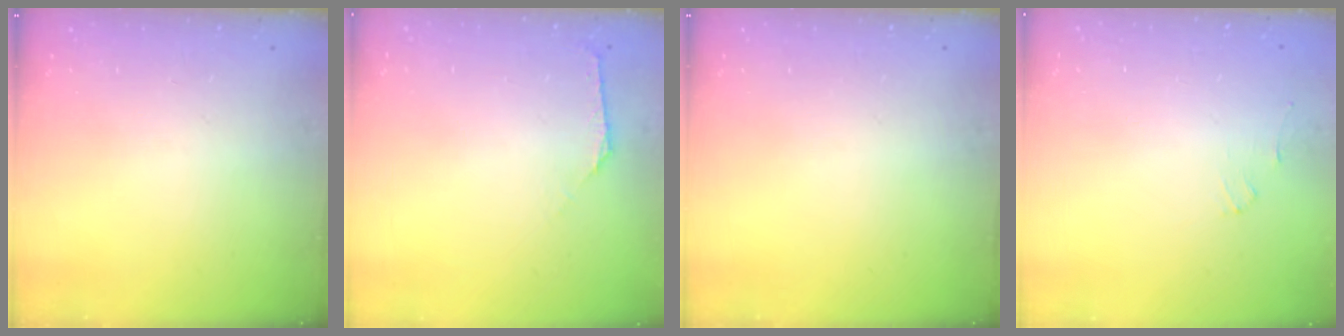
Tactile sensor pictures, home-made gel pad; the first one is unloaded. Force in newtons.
{"total": 1.7, "press": 1.6, "slide": 0.6}
{"total": 0.0}
{"total": 0.6, "press": 0.5, "slide": 0.4}